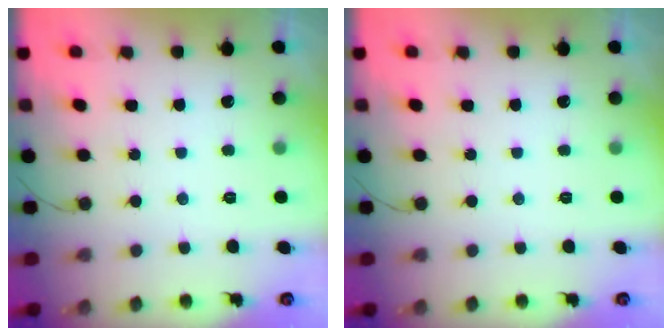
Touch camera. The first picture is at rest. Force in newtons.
{"total": 0.0}